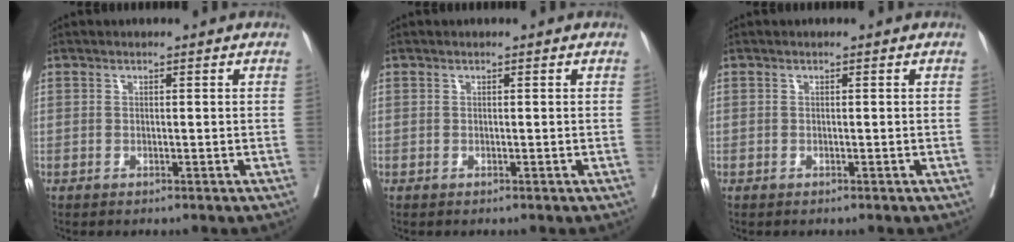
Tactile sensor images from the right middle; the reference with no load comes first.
{"total": 0.0}
{"total": 0.0}